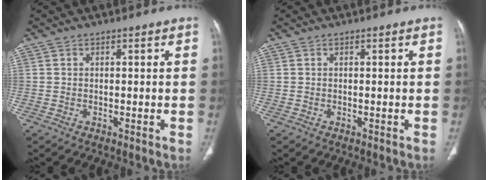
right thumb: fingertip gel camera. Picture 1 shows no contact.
{"total": 0.0}